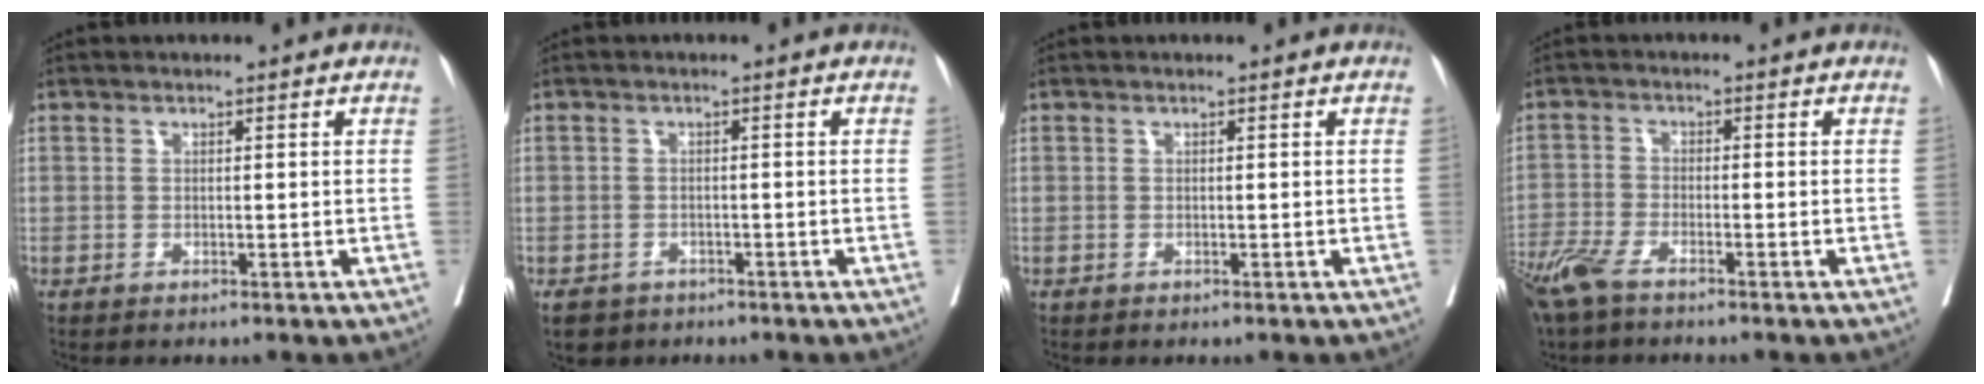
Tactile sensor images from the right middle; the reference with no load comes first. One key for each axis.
{"total": 3.7, "fx": -2.6, "fy": 2.5, "fz": 0.7, "tx": -0.014, "ty": 0.000, "tz": -0.040}
{"total": 0.0}
{"total": 6.4, "fx": -4.9, "fy": 1.5, "fz": 3.8, "tx": -0.083, "ty": -0.014, "tz": -0.097}